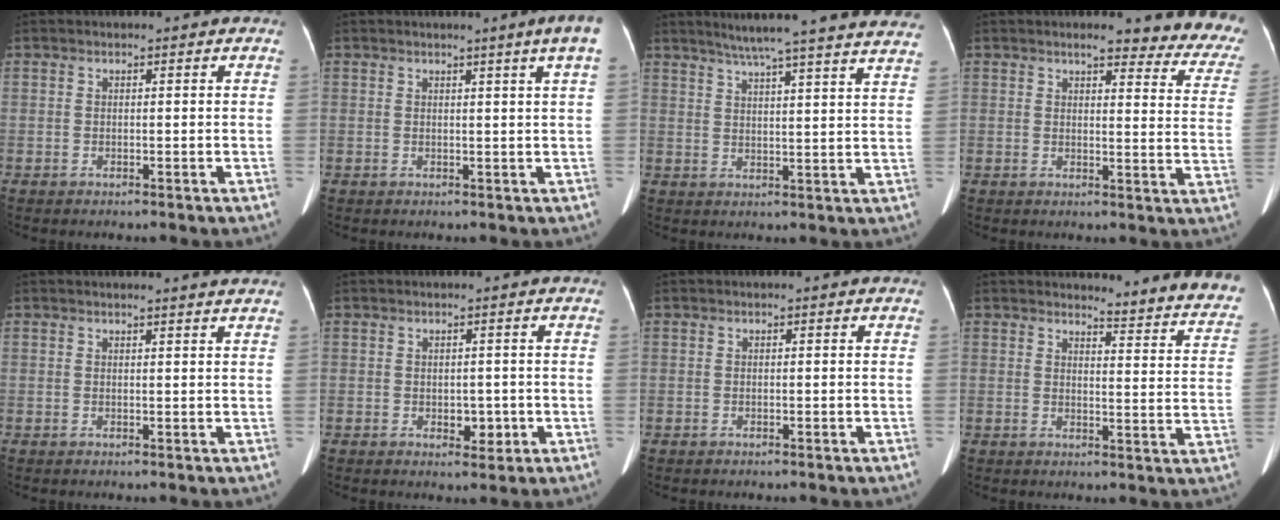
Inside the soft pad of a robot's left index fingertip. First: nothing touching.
{"total": 3.3, "force": [2.0, -0.7, 2.5], "torque": [-0.036, -0.007, 0.022]}
{"total": 23.0, "force": [20.5, -0.5, 10.4], "torque": [-0.158, -0.020, 0.255]}
{"total": 16.2, "force": [14.9, 3.3, 5.5], "torque": [-0.023, -0.046, 0.141]}
{"total": 3.6, "force": [3.4, -0.5, 1.1], "torque": [-0.018, 0.000, 0.032]}
{"total": 2.3, "force": [-0.3, 1.7, 1.5], "torque": [-0.020, -0.001, 0.003]}
{"total": 0.0}
{"total": 13.8, "force": [13.6, 1.3, 2.2], "torque": [0.004, -0.095, 0.120]}